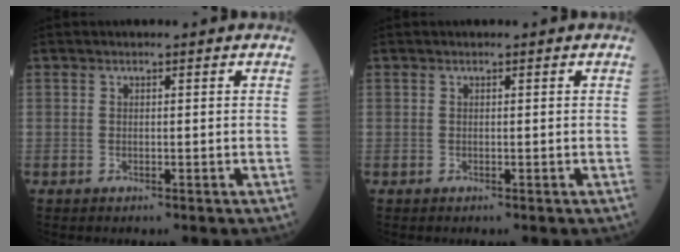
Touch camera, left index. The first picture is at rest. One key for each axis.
{"total": 0.0}